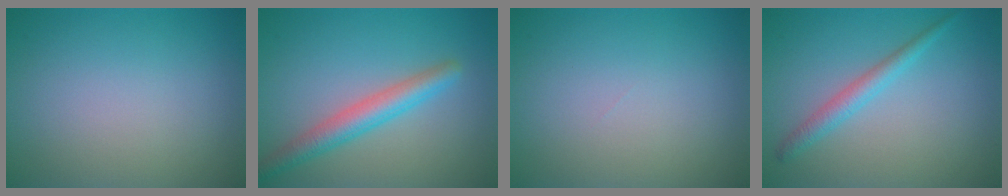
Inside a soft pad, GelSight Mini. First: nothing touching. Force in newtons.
{"total": 3.7, "press": 3.7, "slide": 0.1}
{"total": 0.0}
{"total": 2.2, "press": 2.2, "slide": 0.1}